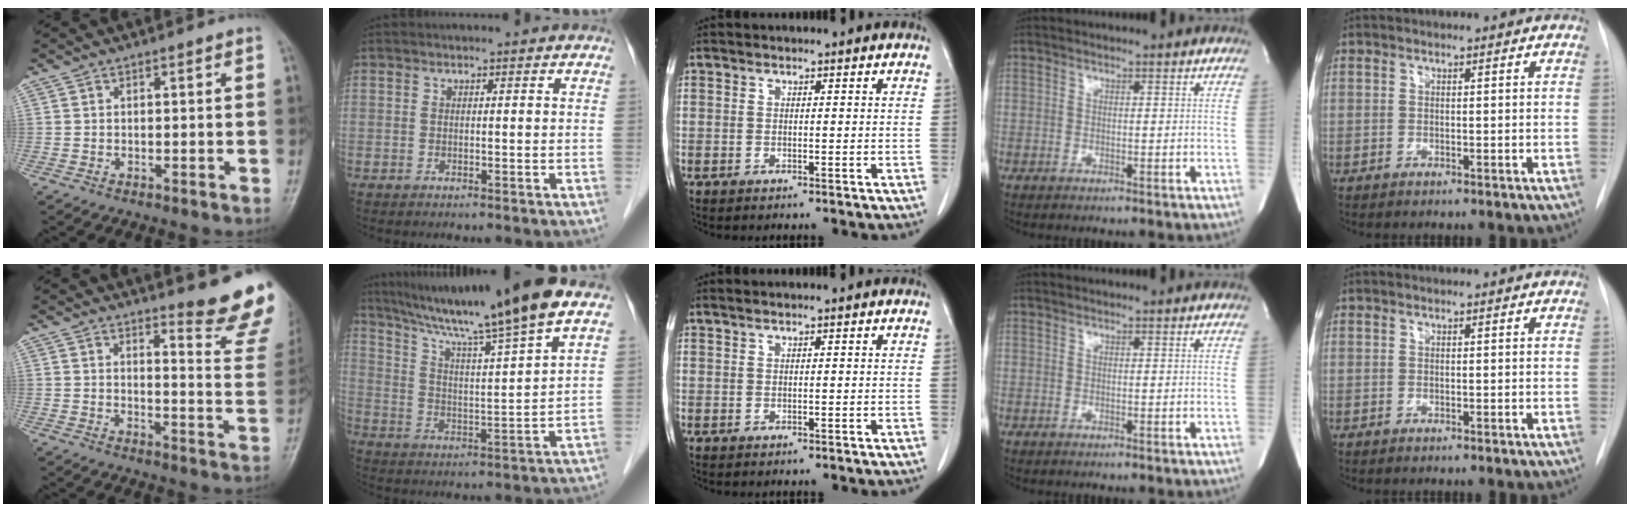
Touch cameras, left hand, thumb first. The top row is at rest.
{"thumb": {"total": 12.7, "force": [11.0, 0.9, 6.2], "torque": [-0.056, -0.125, 0.123]}, "index": {"total": 17.9, "force": [14.0, -1.7, 11.1], "torque": [-0.189, 0.005, 0.221]}, "middle": {"total": 0.8, "force": [0.6, -0.2, 0.5], "torque": [-0.015, 0.009, 0.018]}}